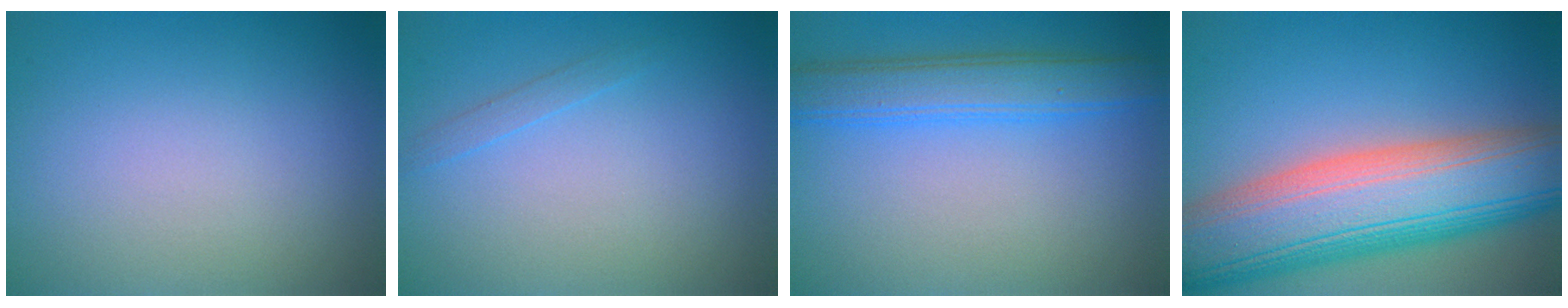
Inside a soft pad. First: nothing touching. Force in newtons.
{"total": 0.9, "press": 0.9, "slide": 0.0}
{"total": 4.5, "press": 4.5, "slide": 0.2}
{"total": 13.7, "press": 13.7, "slide": 0.7}